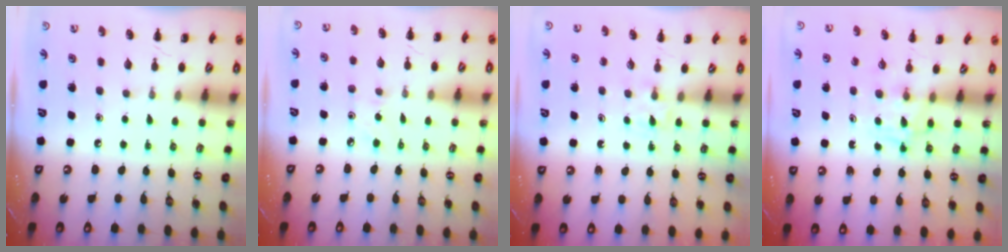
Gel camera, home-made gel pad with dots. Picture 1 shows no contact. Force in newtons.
{"total": 2.5, "press": 2.3, "slide": 0.9}
{"total": 2.9, "press": 2.7, "slide": 1.1}
{"total": 3.2, "press": 2.9, "slide": 1.2}